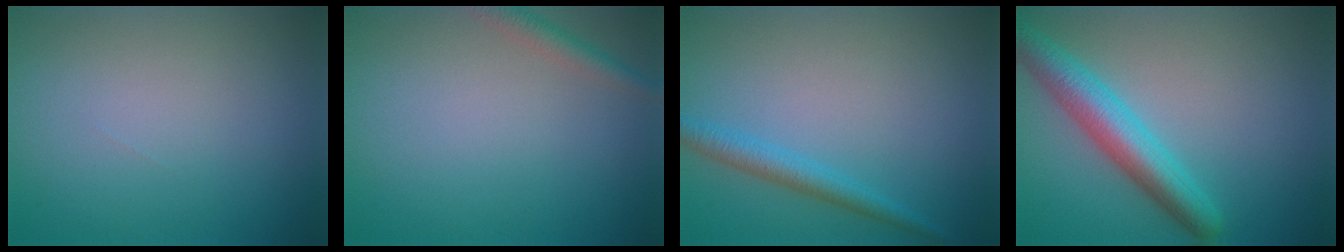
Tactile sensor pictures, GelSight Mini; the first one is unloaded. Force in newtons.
{"total": 1.9, "press": 1.9, "slide": 0.0}
{"total": 2.2, "press": 2.2, "slide": 0.1}
{"total": 5.1, "press": 5.1, "slide": 0.2}